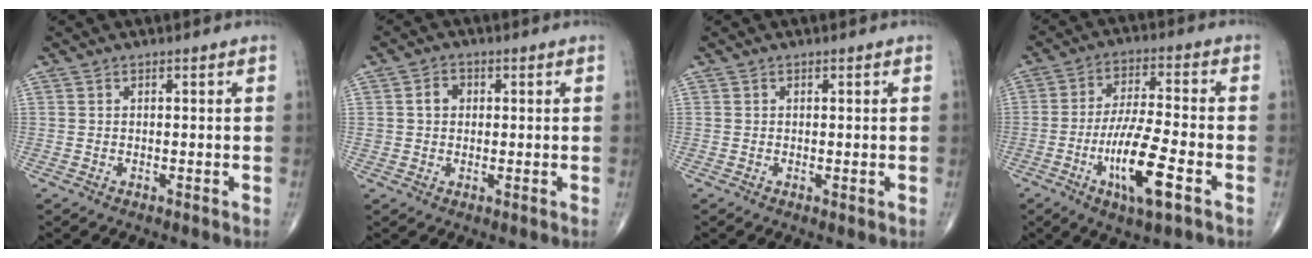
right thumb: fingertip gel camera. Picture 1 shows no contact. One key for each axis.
{"total": 3.3, "fx": 0.5, "fy": 2.8, "fz": 1.7, "tx": -0.017, "ty": 0.007, "tz": 0.007}
{"total": 0.5, "fx": 0.0, "fy": 0.2, "fz": 0.5, "tx": -0.011, "ty": -0.004, "tz": -0.001}
{"total": 13.0, "fx": -5.0, "fy": 2.9, "fz": 11.7, "tx": -0.223, "ty": 0.012, "tz": -0.088}